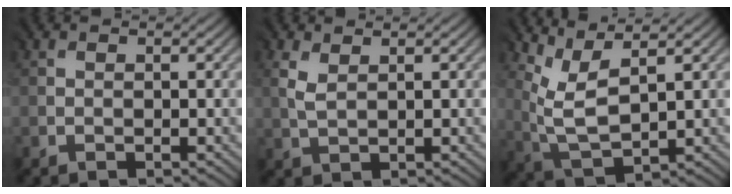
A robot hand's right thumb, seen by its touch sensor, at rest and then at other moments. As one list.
[{"total": 1.2, "force": [1.0, 0.4, 0.6], "torque": [-0.027, 0.003, 0.026]}, {"total": 5.4, "force": [3.2, 1.5, 4.1], "torque": [-0.102, -0.001, 0.074]}]